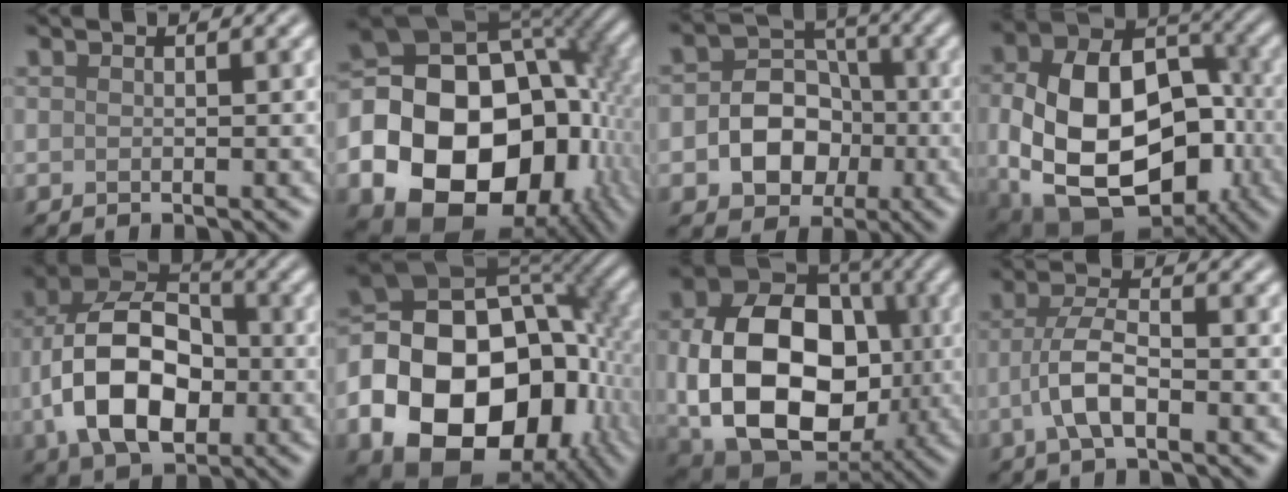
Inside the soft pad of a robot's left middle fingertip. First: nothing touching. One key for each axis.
{"total": 22.1, "fx": -5.7, "fy": 17.1, "fz": 12.7, "tx": -0.220, "ty": -0.036, "tz": -0.097}
{"total": 6.4, "fx": -1.5, "fy": 5.0, "fz": 3.6, "tx": -0.037, "ty": 0.000, "tz": -0.037}
{"total": 15.4, "fx": -2.5, "fy": 10.6, "fz": 10.9, "tx": -0.203, "ty": -0.040, "tz": -0.029}
{"total": 11.0, "fx": -2.2, "fy": 7.1, "fz": 8.1, "tx": -0.159, "ty": 0.005, "tz": -0.050}
{"total": 19.1, "fx": -5.6, "fy": 13.5, "fz": 12.2, "tx": -0.200, "ty": -0.022, "tz": -0.094}
{"total": 15.1, "fx": -1.5, "fy": 10.8, "fz": 10.4, "tx": -0.192, "ty": -0.019, "tz": -0.024}
{"total": 4.2, "fx": -1.3, "fy": 1.6, "fz": 3.6, "tx": -0.075, "ty": 0.004, "tz": -0.032}